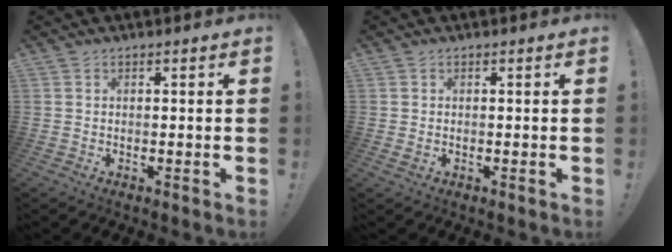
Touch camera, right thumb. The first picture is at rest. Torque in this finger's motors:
{"motor_torque": [-0.01, 0.14, 0.55, 0.10, -0.03]}